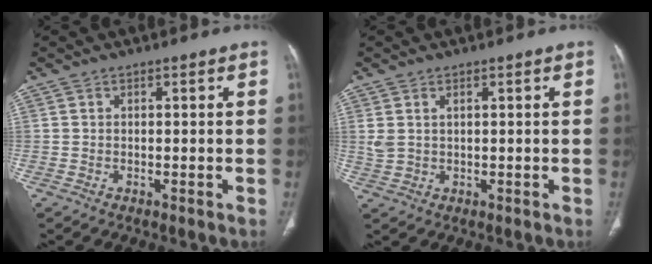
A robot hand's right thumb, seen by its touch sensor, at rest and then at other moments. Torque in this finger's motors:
{"motor_torque": [0.14, 0.01, 0.00, 0.58, 0.00]}